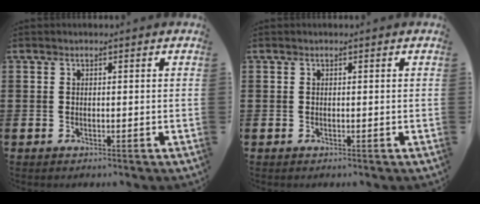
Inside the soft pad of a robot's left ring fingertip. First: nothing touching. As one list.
[{"total": 0.0}]